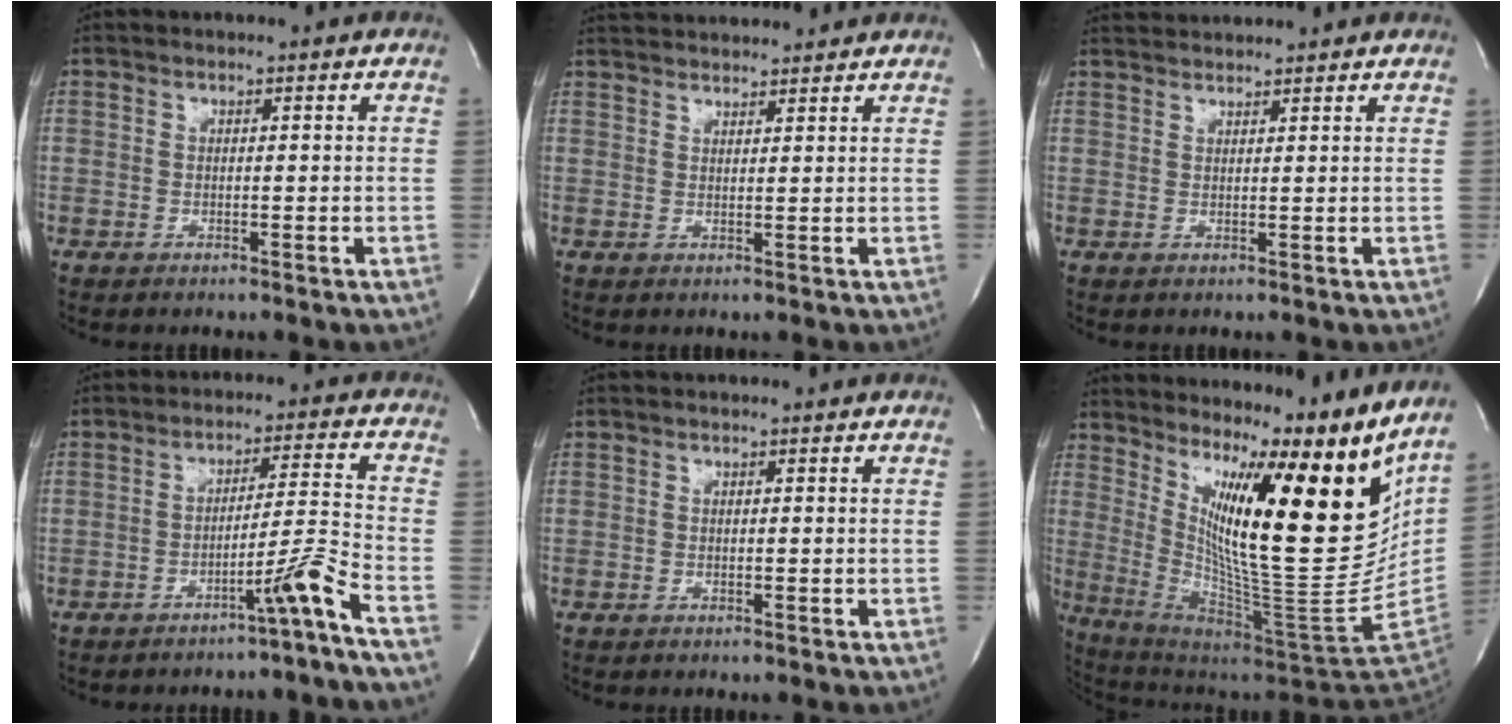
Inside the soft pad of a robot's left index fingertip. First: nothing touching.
{"total": 8.7, "force": [8.4, 1.0, 2.2], "torque": [-0.040, 0.033, 0.123]}
{"total": 4.9, "force": [4.8, -0.1, 0.8], "torque": [-0.017, 0.033, 0.076]}
{"total": 6.6, "force": [-4.4, -2.1, 4.5], "torque": [-0.063, -0.001, -0.077]}
{"total": 0.0}
{"total": 23.0, "force": [12.4, 2.0, 19.3], "torque": [-0.301, -0.024, 0.197]}